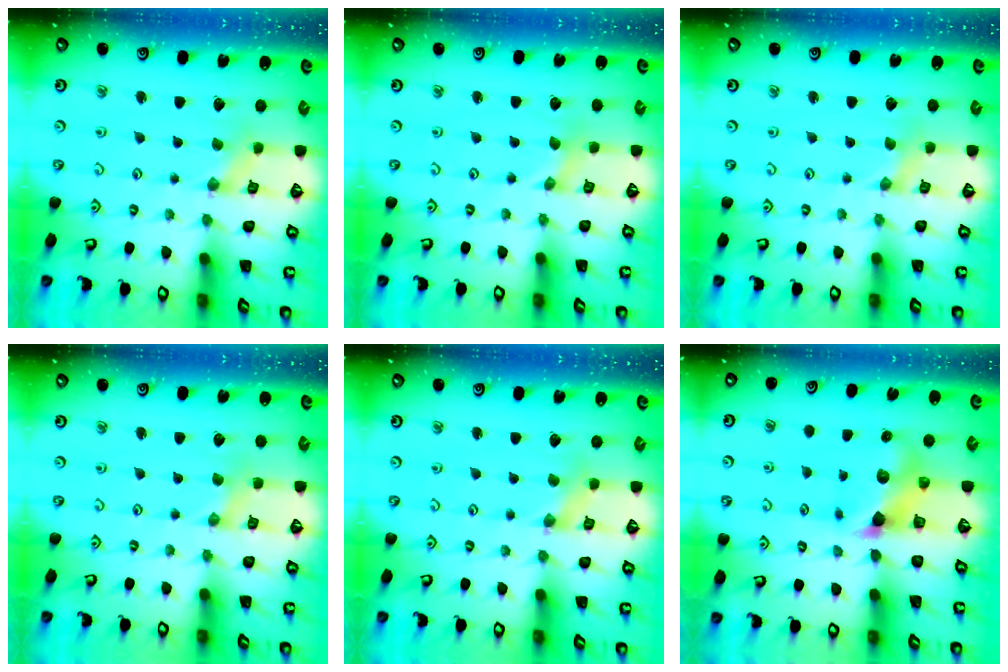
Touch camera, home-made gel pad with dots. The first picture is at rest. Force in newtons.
{"total": 0.0}
{"total": 0.0}
{"total": 0.7, "press": 0.7, "slide": 0.2}
{"total": 0.9, "press": 0.9, "slide": 0.2}
{"total": 6.9, "press": 6.9, "slide": 0.9}